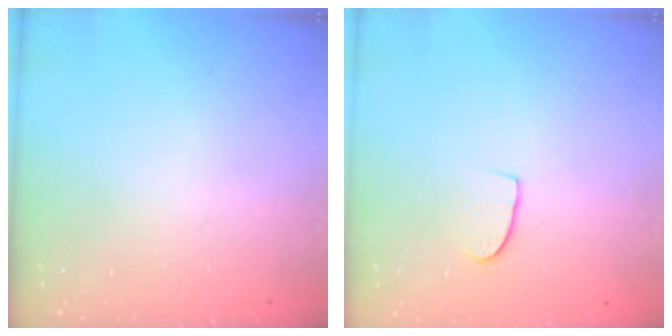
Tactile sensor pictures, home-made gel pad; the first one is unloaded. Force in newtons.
{"total": 6.1, "press": 6.1, "slide": 0.4}